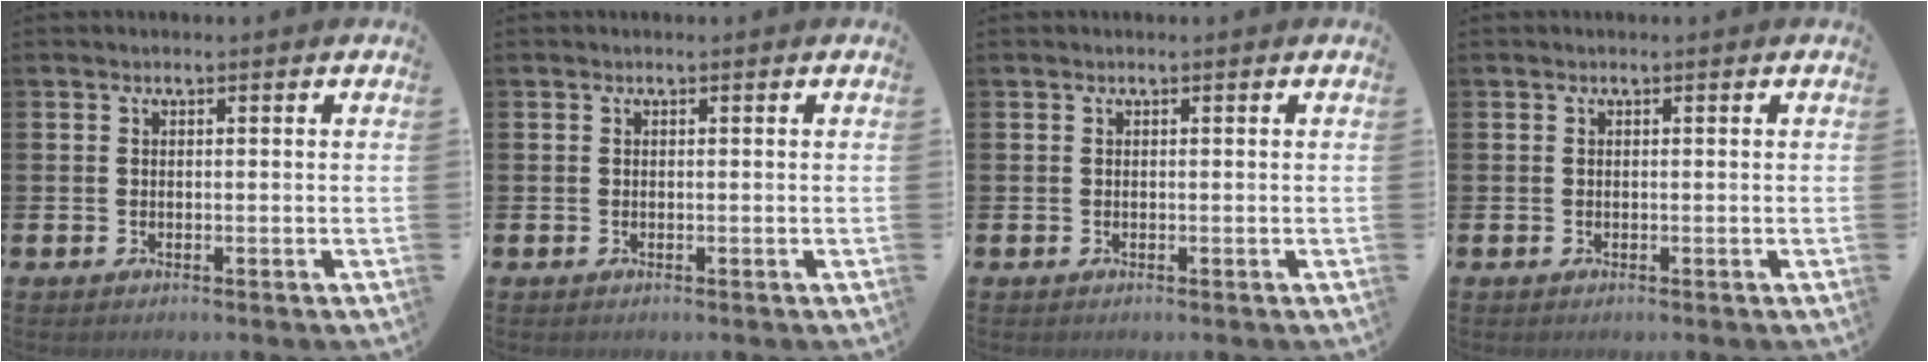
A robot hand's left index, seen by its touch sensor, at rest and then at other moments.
{"total": 0.0}
{"total": 0.0}
{"total": 0.0}